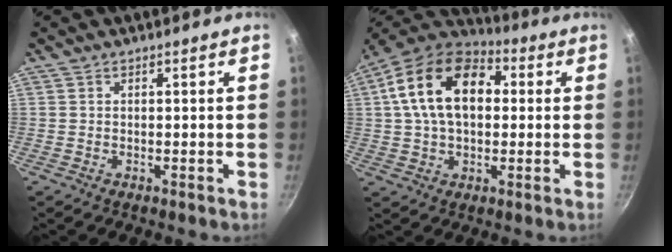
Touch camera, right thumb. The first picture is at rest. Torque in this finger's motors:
{"motor_torque": [0.32, 3.40, 1.44, -0.17, 0.49]}